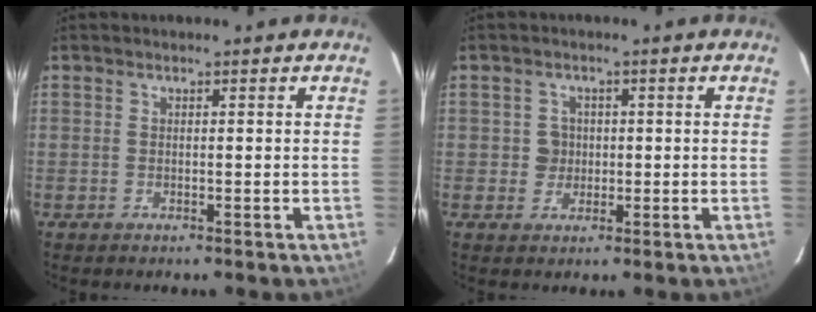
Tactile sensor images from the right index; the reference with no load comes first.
{"total": 2.9, "force": [0.2, 2.9, 0.3], "torque": [0.000, 0.011, 0.006]}